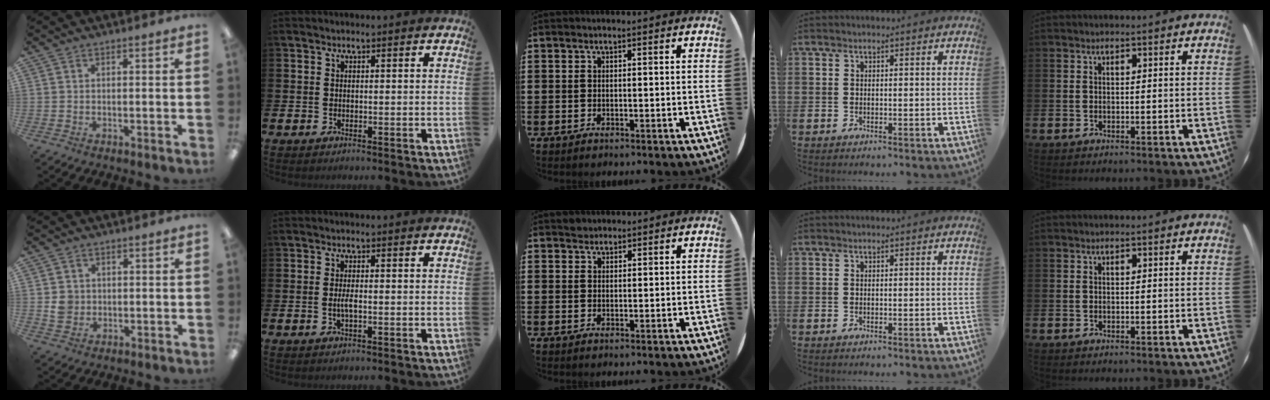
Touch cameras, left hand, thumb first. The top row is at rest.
{"thumb": {"total": 3.9, "force": [0.2, 3.8, 1.1], "torque": [-0.010, 0.002, 0.003]}, "index": {"total": 1.7, "force": [-0.3, 0.4, 1.6], "torque": [-0.035, 0.003, -0.005]}, "middle": {"total": 1.1, "force": [1.1, 0.4, -0.1], "torque": [0.001, 0.002, 0.021]}}